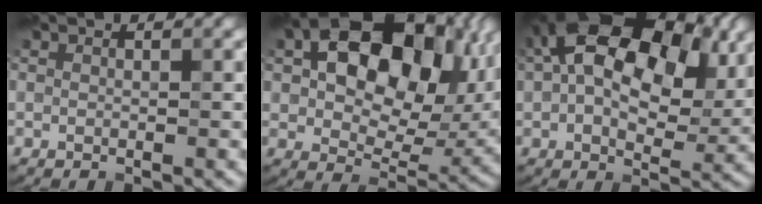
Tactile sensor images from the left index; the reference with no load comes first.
{"total": 16.1, "force": [4.1, 10.0, 11.9], "torque": [-0.166, 0.012, 0.071]}
{"total": 15.5, "force": [4.6, 9.1, 11.7], "torque": [-0.184, 0.035, 0.057]}